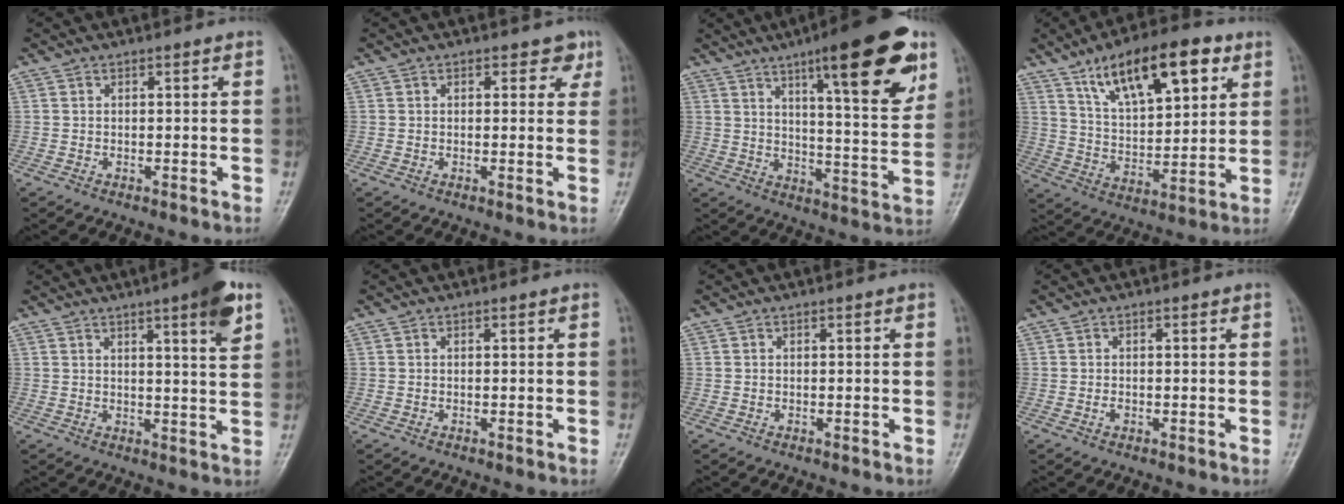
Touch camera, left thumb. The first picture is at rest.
{"total": 2.8, "force": [1.5, 1.9, 1.4], "torque": [0.008, -0.004, 0.013]}
{"total": 20.6, "force": [11.0, 4.7, 16.7], "torque": [-0.206, -0.044, 0.159]}
{"total": 17.9, "force": [9.4, 7.3, 13.3], "torque": [-0.181, -0.029, 0.161]}
{"total": 8.1, "force": [4.4, 0.9, 6.7], "torque": [-0.088, -0.022, 0.058]}
{"total": 0.0}
{"total": 0.0}
{"total": 0.8, "force": [-0.3, 0.5, 0.6], "torque": [-0.010, 0.001, -0.005]}